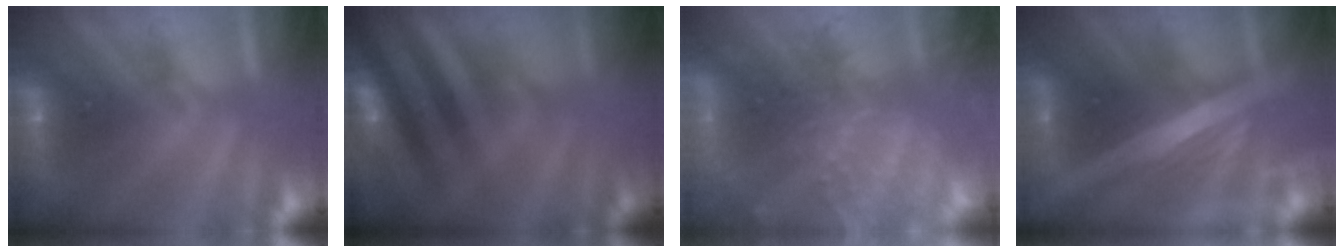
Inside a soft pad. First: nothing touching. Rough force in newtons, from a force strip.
{"total": 2.9}
{"total": 5.8}
{"total": 1.2}